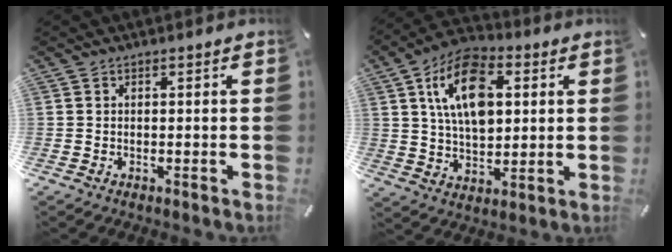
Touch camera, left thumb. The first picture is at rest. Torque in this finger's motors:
{"motor_torque": [0.89, 0.82, 1.53, -1.26, 0.45]}